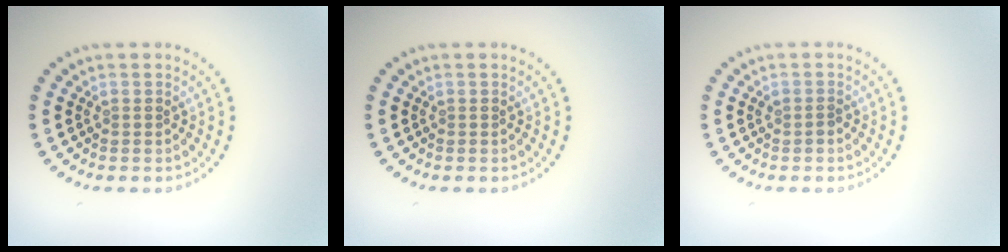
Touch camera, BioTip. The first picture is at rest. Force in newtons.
{"total": 0.0}
{"total": 0.7, "press": 0.7, "slide": 0.1}